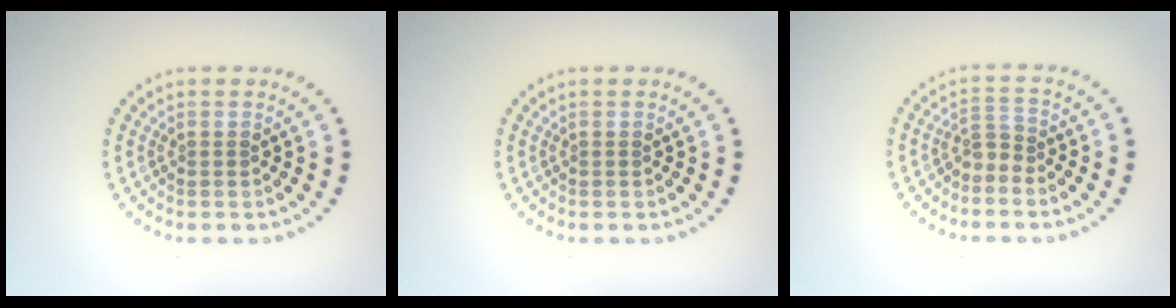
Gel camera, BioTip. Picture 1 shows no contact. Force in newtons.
{"total": 0.0}
{"total": 1.9, "press": 1.2, "slide": 1.4}